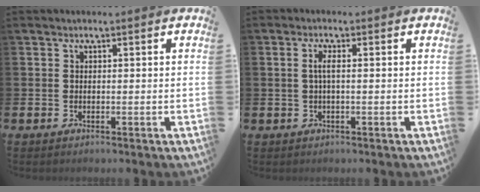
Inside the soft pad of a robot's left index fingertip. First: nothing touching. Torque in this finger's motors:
{"motor_torque": [0.04, 0.07, 0.05, 0.01]}